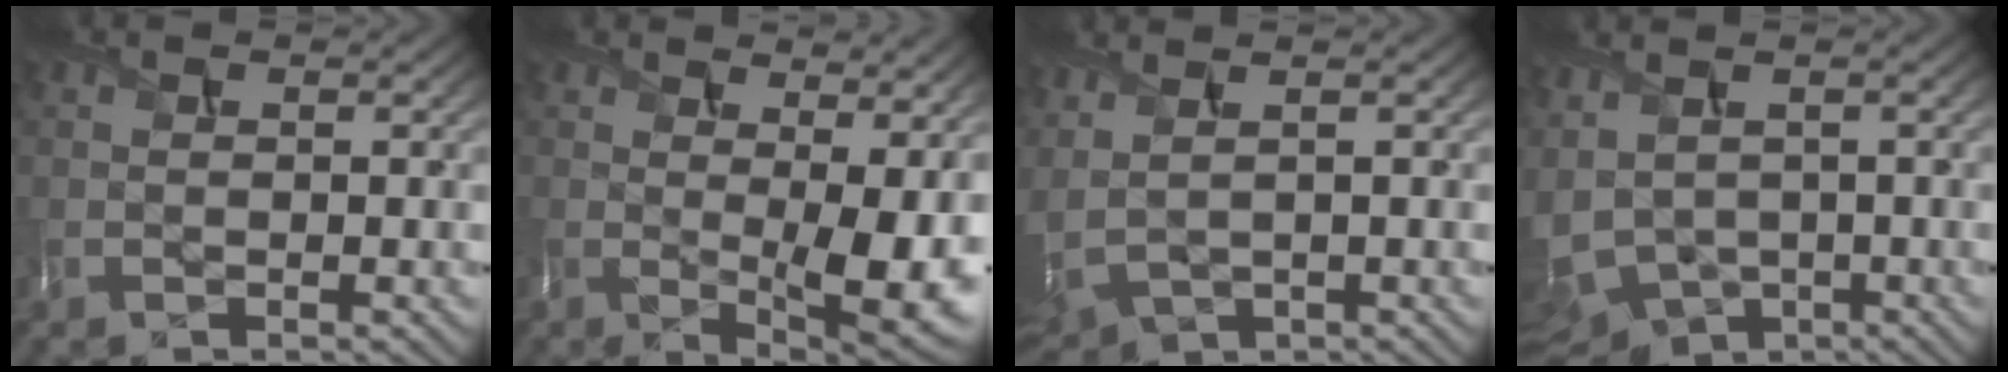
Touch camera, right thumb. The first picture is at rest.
{"total": 11.2, "force": [0.7, 4.2, 10.3], "torque": [-0.141, -0.005, 0.029]}
{"total": 4.9, "force": [2.6, 2.5, 3.4], "torque": [-0.124, 0.011, 0.062]}
{"total": 7.2, "force": [-0.2, 4.7, 5.4], "torque": [-0.157, -0.020, 0.011]}